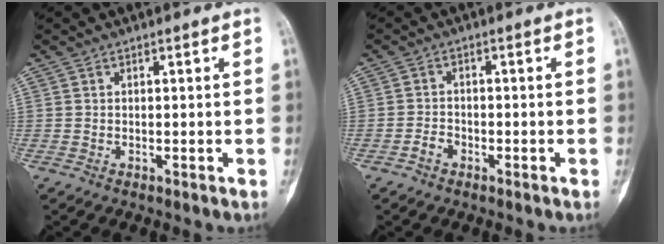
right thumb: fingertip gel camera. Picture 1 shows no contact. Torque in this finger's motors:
{"motor_torque": [0.48, -0.31, 0.23, -0.11, -0.01]}